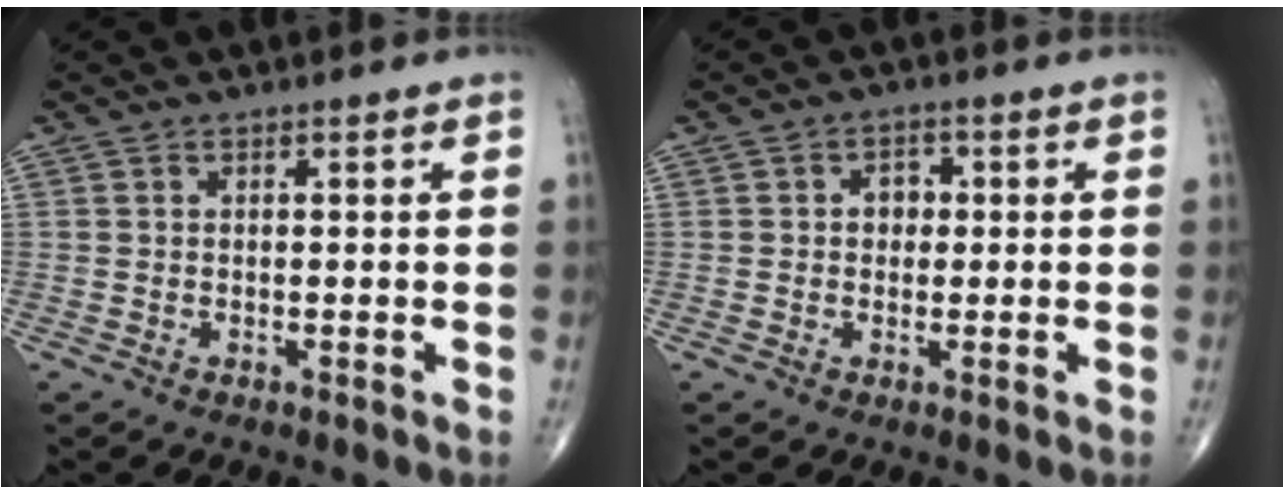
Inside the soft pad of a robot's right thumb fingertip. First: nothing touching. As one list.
[{"total": 2.9, "force": [0.2, 2.4, 1.7], "torque": [-0.005, 0.008, -0.002]}]